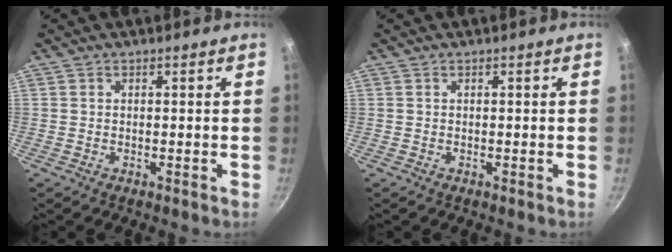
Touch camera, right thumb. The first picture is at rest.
{"total": 0.0}